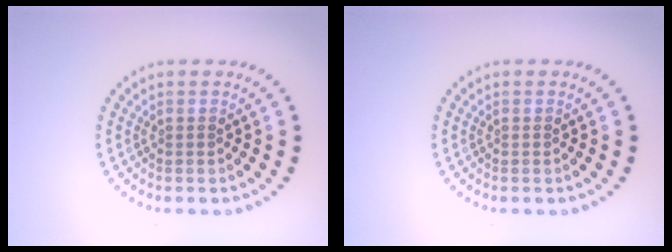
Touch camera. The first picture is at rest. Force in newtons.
{"total": 0.0}